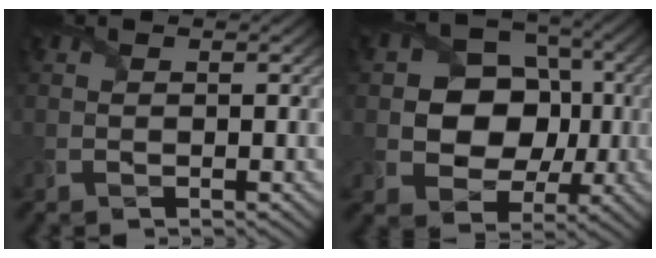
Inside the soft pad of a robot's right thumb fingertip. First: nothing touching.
{"total": 9.9, "force": [-0.1, 8.2, 5.5], "torque": [-0.099, -0.008, -0.015]}